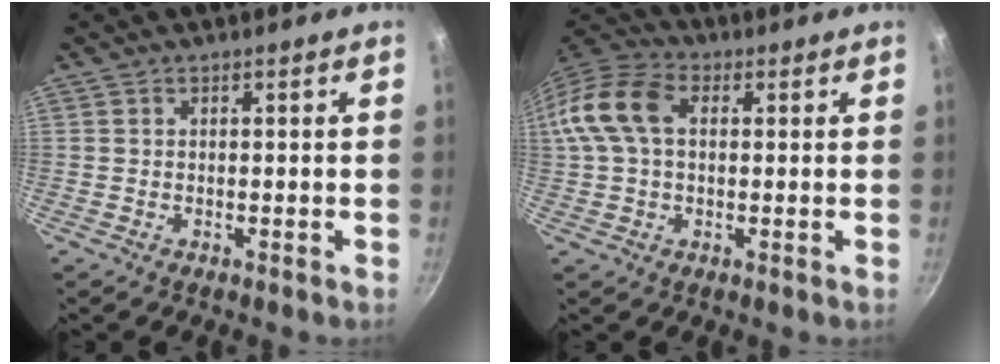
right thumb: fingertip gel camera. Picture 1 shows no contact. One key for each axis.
{"total": 12.7, "fx": 2.2, "fy": 8.4, "fz": 9.4, "tx": -0.176, "ty": 0.027, "tz": 0.025}